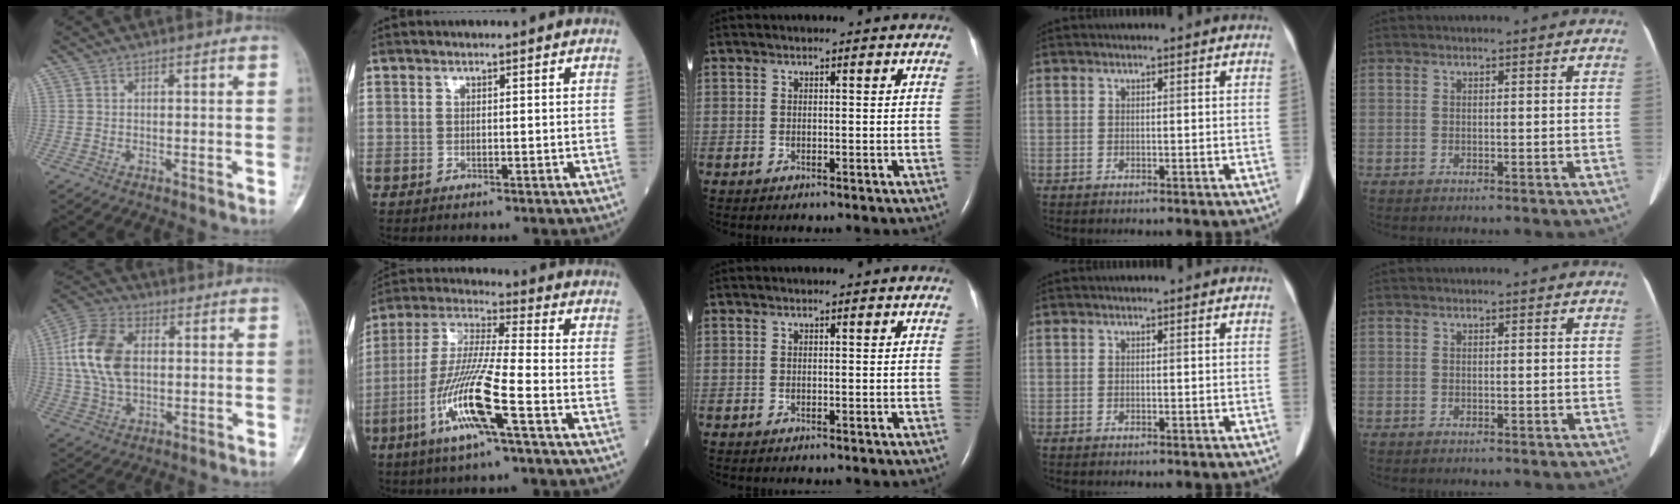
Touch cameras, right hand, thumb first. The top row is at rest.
{"thumb": {"total": 13.5, "force": [1.7, 8.6, 10.2], "torque": [-0.206, 0.012, 0.029]}, "index": {"total": 13.5, "force": [-5.5, 0.1, 12.4], "torque": [-0.257, -0.009, -0.109]}}